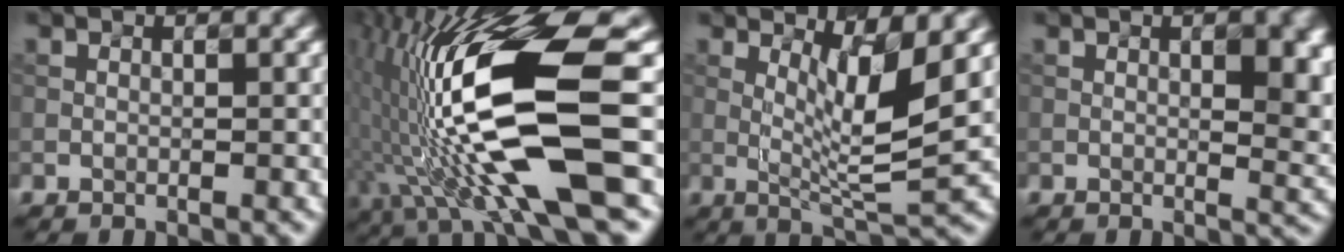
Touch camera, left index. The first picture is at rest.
{"total": 15.1, "force": [-0.9, 3.4, 14.7], "torque": [-0.275, 0.014, 0.005]}
{"total": 5.4, "force": [1.4, 0.9, 5.2], "torque": [-0.094, -0.013, 0.042]}
{"total": 6.5, "force": [1.7, 2.7, 5.7], "torque": [-0.038, 0.008, 0.032]}